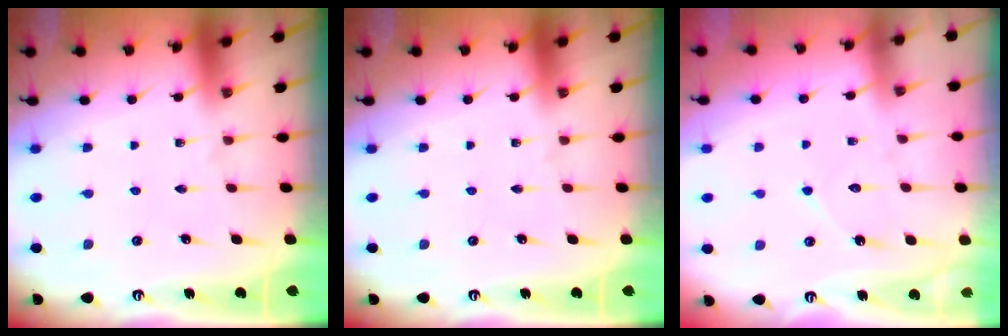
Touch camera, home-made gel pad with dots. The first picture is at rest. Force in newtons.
{"total": 0.0}
{"total": 5.8, "press": 5.8, "slide": 0.6}